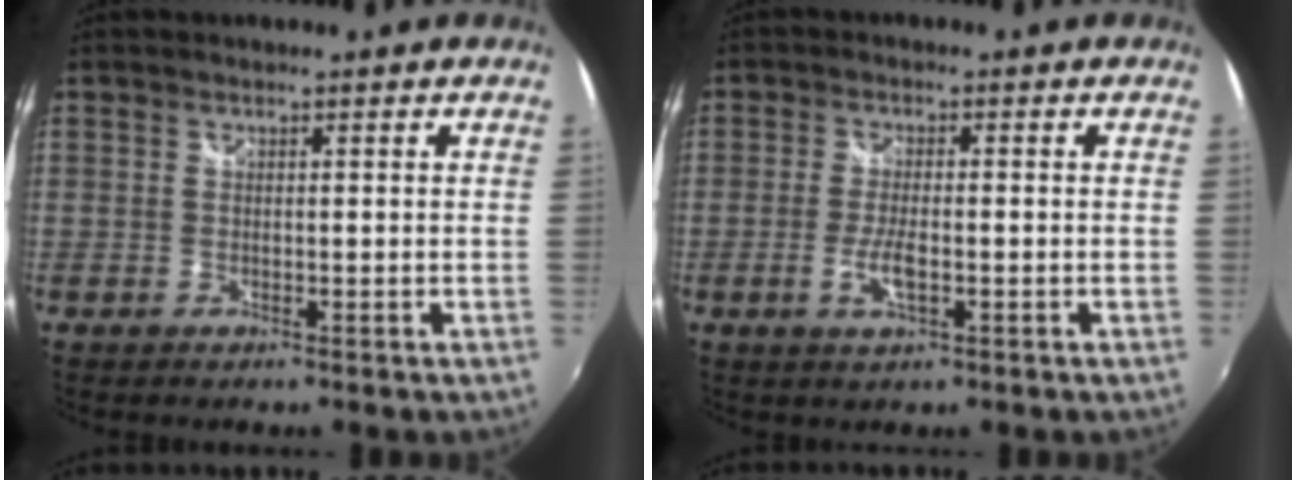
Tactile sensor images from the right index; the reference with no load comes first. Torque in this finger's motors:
{"motor_torque": [0.58, -0.07, 0.31, 0.08]}